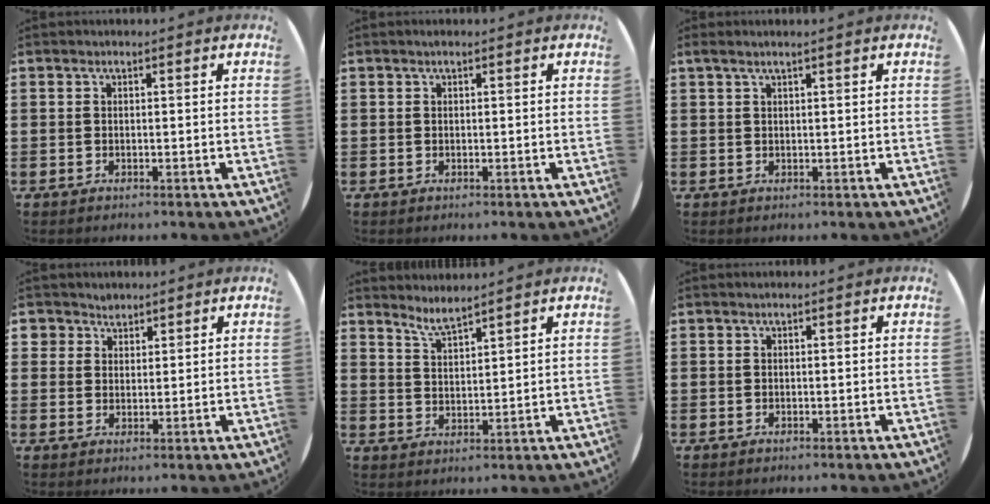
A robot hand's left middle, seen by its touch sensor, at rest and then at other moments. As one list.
[{"total": 0.0}, {"total": 1.0, "force": [0.6, -0.1, 0.8], "torque": [-0.014, 0.002, 0.011]}, {"total": 2.7, "force": [2.2, 1.6, -0.1], "torque": [0.004, 0.006, 0.041]}, {"total": 3.7, "force": [3.6, -0.3, 0.8], "torque": [-0.022, -0.015, 0.065]}, {"total": 0.0}]